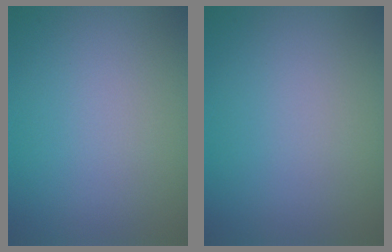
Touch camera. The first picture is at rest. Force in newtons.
{"total": 0.0}